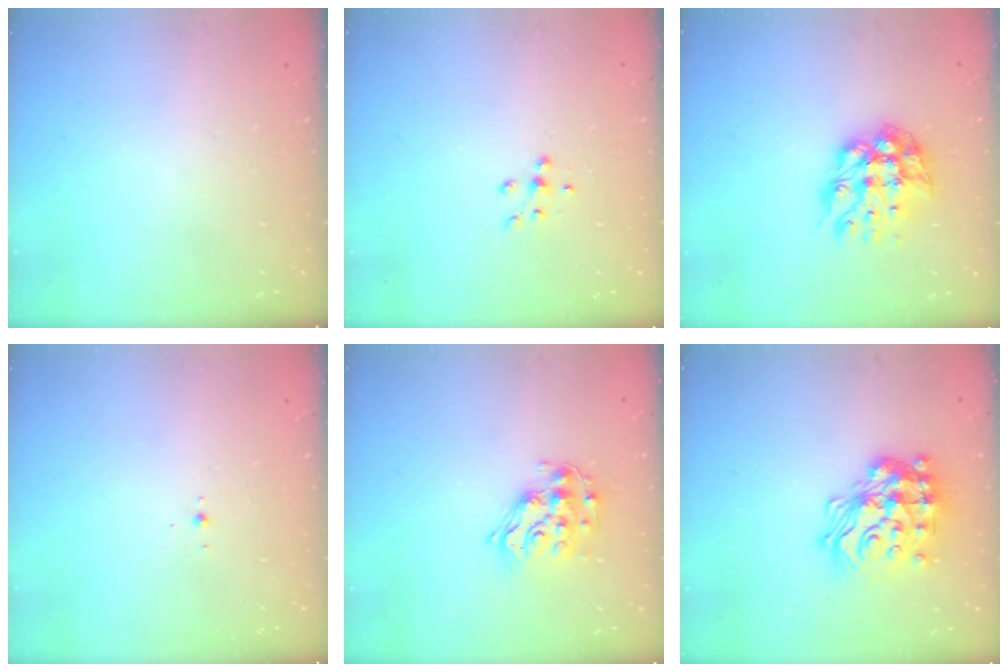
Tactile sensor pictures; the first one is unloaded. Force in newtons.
{"total": 5.9, "press": 5.8, "slide": 0.8}
{"total": 11.6, "press": 11.6, "slide": 0.9}
{"total": 2.8, "press": 2.8, "slide": 0.7}
{"total": 13.5, "press": 13.5, "slide": 0.7}
{"total": 22.2, "press": 22.2, "slide": 1.5}